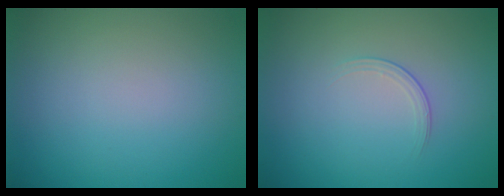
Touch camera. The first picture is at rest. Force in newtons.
{"total": 1.3, "press": 0.5, "slide": 1.2}